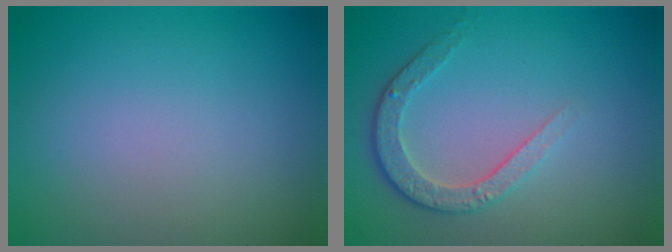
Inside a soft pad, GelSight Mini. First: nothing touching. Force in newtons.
{"total": 3.4, "press": 2.7, "slide": 2.1}